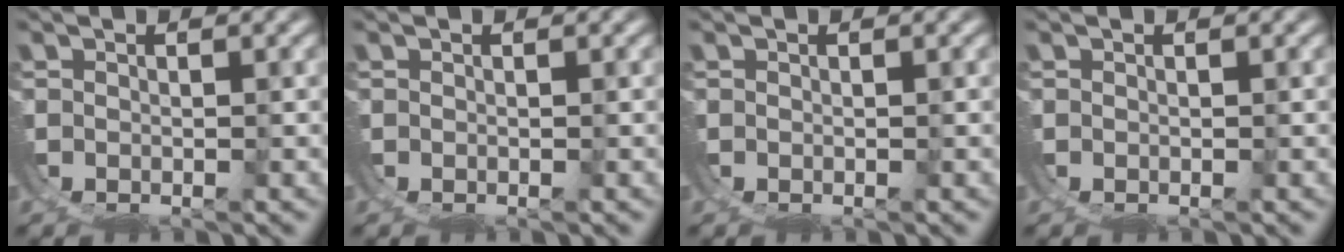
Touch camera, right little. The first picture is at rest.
{"total": 0.0}
{"total": 0.0}
{"total": 0.0}